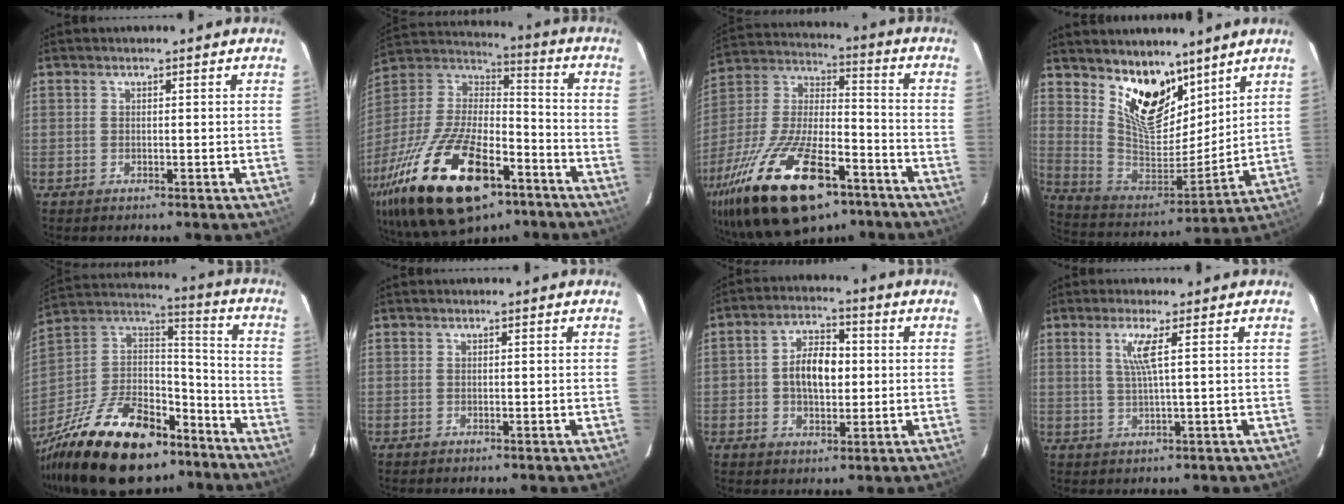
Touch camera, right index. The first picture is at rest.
{"total": 31.7, "force": [-17.2, 14.3, 22.4], "torque": [-0.456, -0.033, -0.281]}
{"total": 28.8, "force": [-16.4, 12.1, 20.3], "torque": [-0.410, -0.027, -0.270]}
{"total": 15.9, "force": [10.7, 7.8, 8.9], "torque": [-0.169, -0.011, 0.201]}
{"total": 30.8, "force": [-20.8, 14.8, 17.3], "torque": [-0.356, 0.011, -0.323]}
{"total": 0.0}
{"total": 8.4, "force": [0.0, 5.2, 6.6], "torque": [-0.116, 0.020, 0.003]}
{"total": 3.8, "force": [1.3, -0.7, 3.5], "torque": [-0.066, -0.003, 0.028]}